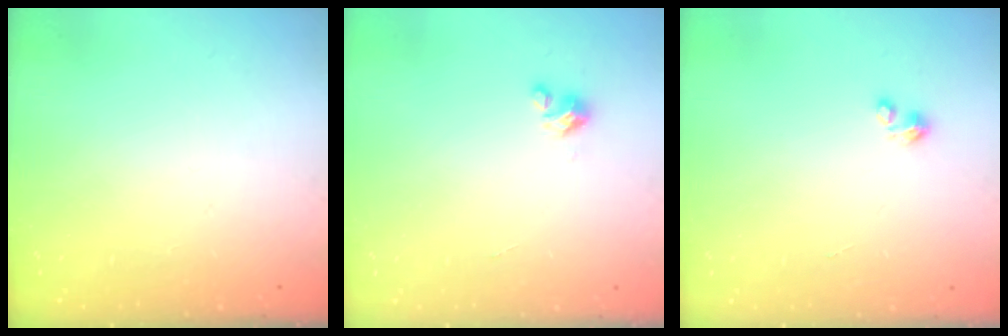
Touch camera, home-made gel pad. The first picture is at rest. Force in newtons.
{"total": 2.9, "press": 2.9, "slide": 0.2}
{"total": 1.6, "press": 1.6, "slide": 0.2}